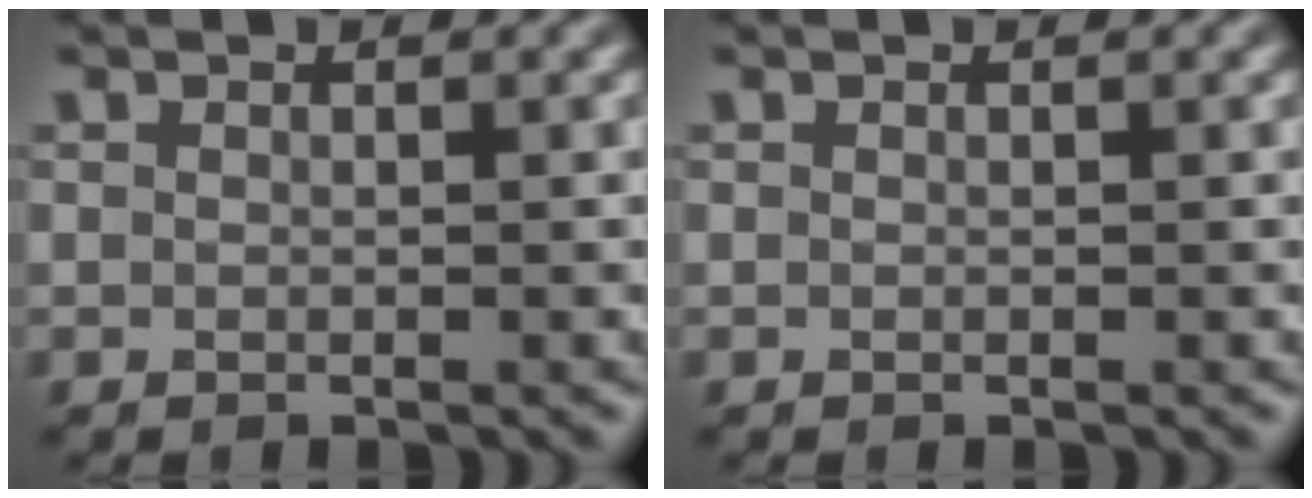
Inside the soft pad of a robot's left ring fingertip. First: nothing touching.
{"total": 0.0}